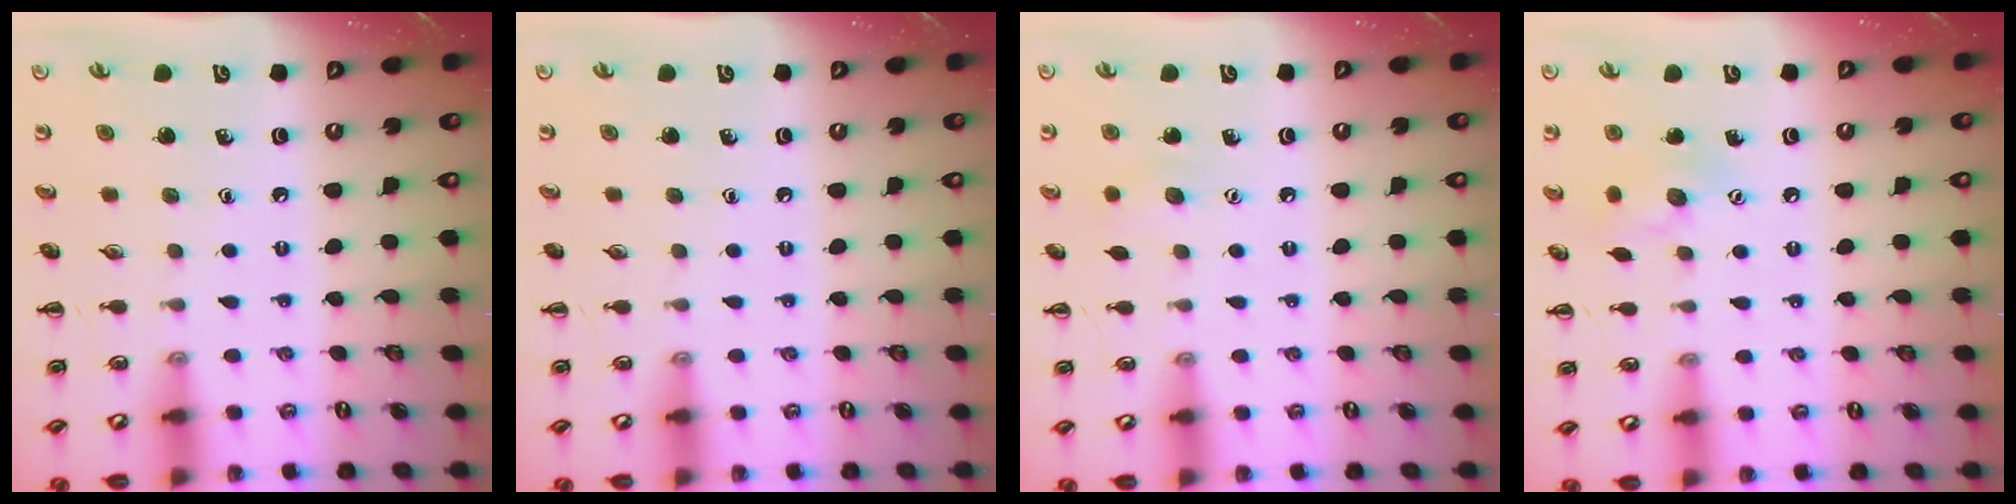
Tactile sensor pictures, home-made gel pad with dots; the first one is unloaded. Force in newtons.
{"total": 0.0}
{"total": 5.4, "press": 5.3, "slide": 0.9}
{"total": 8.7, "press": 8.6, "slide": 1.1}